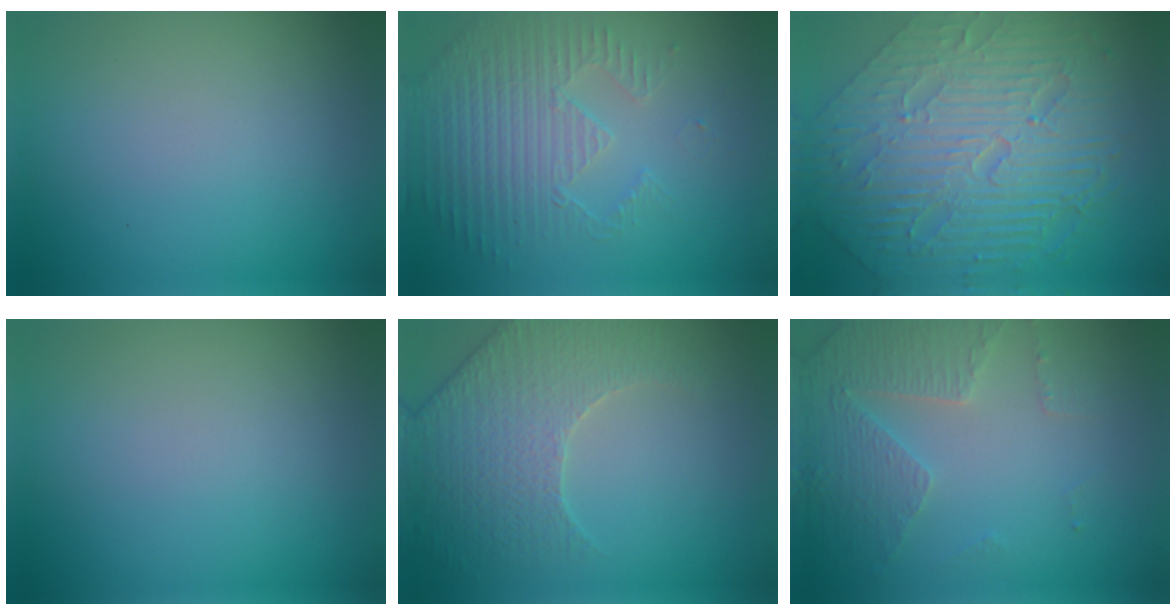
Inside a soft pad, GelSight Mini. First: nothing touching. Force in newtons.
{"total": 3.8, "press": 3.7, "slide": 1.0}
{"total": 11.2, "press": 7.3, "slide": 8.4}
{"total": 0.0}
{"total": 4.7, "press": 4.6, "slide": 1.2}
{"total": 4.6, "press": 3.4, "slide": 3.2}